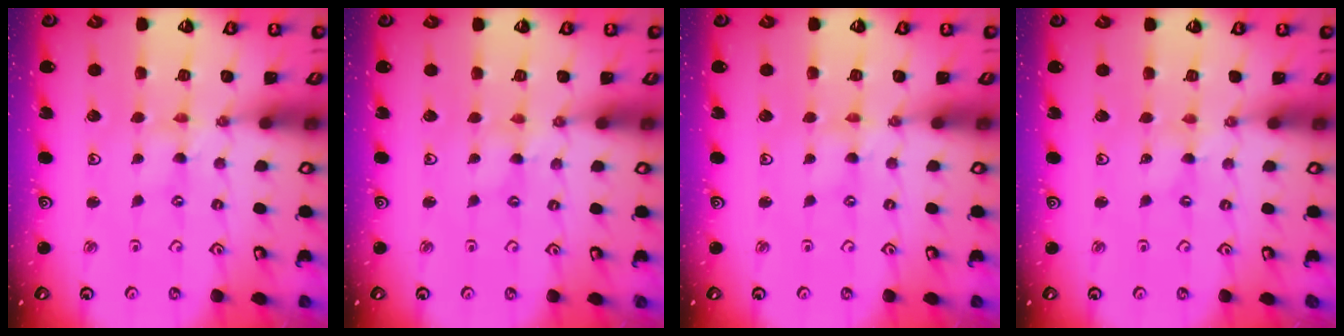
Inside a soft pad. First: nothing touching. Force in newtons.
{"total": 0.0}
{"total": 0.0}
{"total": 0.0}